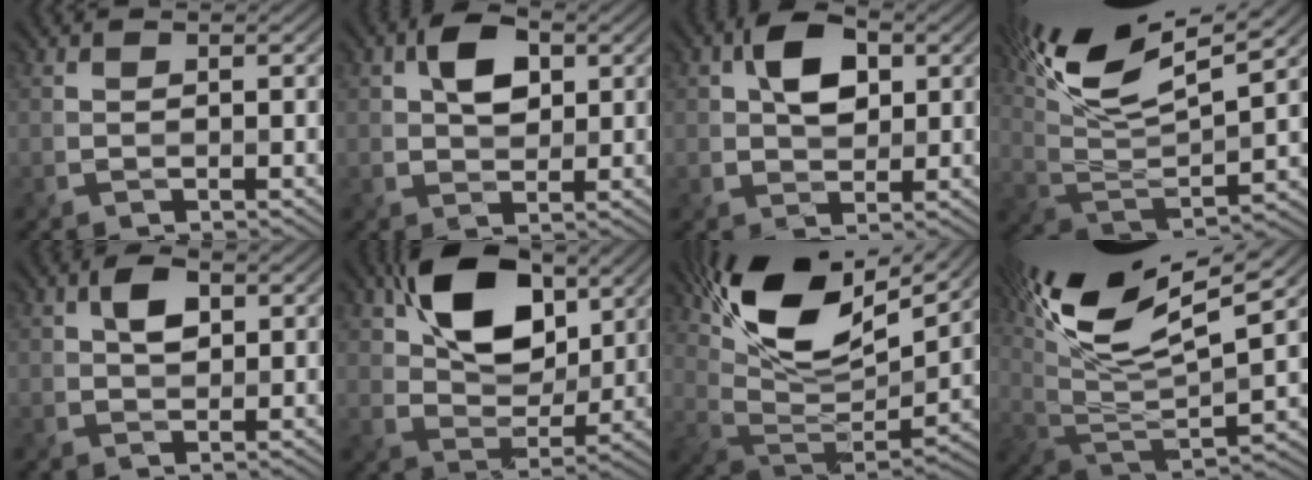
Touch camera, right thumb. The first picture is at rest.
{"total": 4.7, "force": [1.4, 3.1, 3.2], "torque": [-0.057, 0.007, 0.020]}
{"total": 5.4, "force": [1.5, 3.5, 3.8], "torque": [-0.068, 0.006, 0.020]}
{"total": 14.8, "force": [9.5, 3.9, 10.6], "torque": [-0.234, 0.015, 0.166]}
{"total": 3.1, "force": [1.0, 1.9, 2.2], "torque": [-0.044, 0.005, 0.016]}
{"total": 11.9, "force": [5.3, 7.2, 7.9], "torque": [-0.144, 0.013, 0.092]}
{"total": 15.3, "force": [8.7, 6.3, 11.0], "torque": [-0.226, 0.009, 0.161]}
{"total": 15.8, "force": [8.7, 4.8, 12.3], "torque": [-0.273, 0.018, 0.159]}